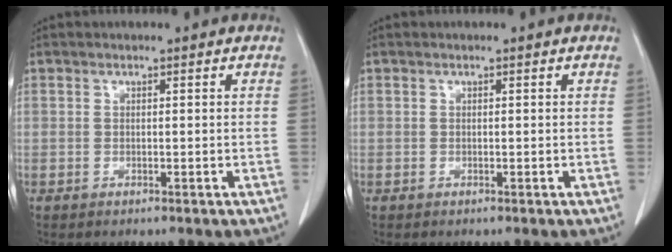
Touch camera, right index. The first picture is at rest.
{"total": 0.0}